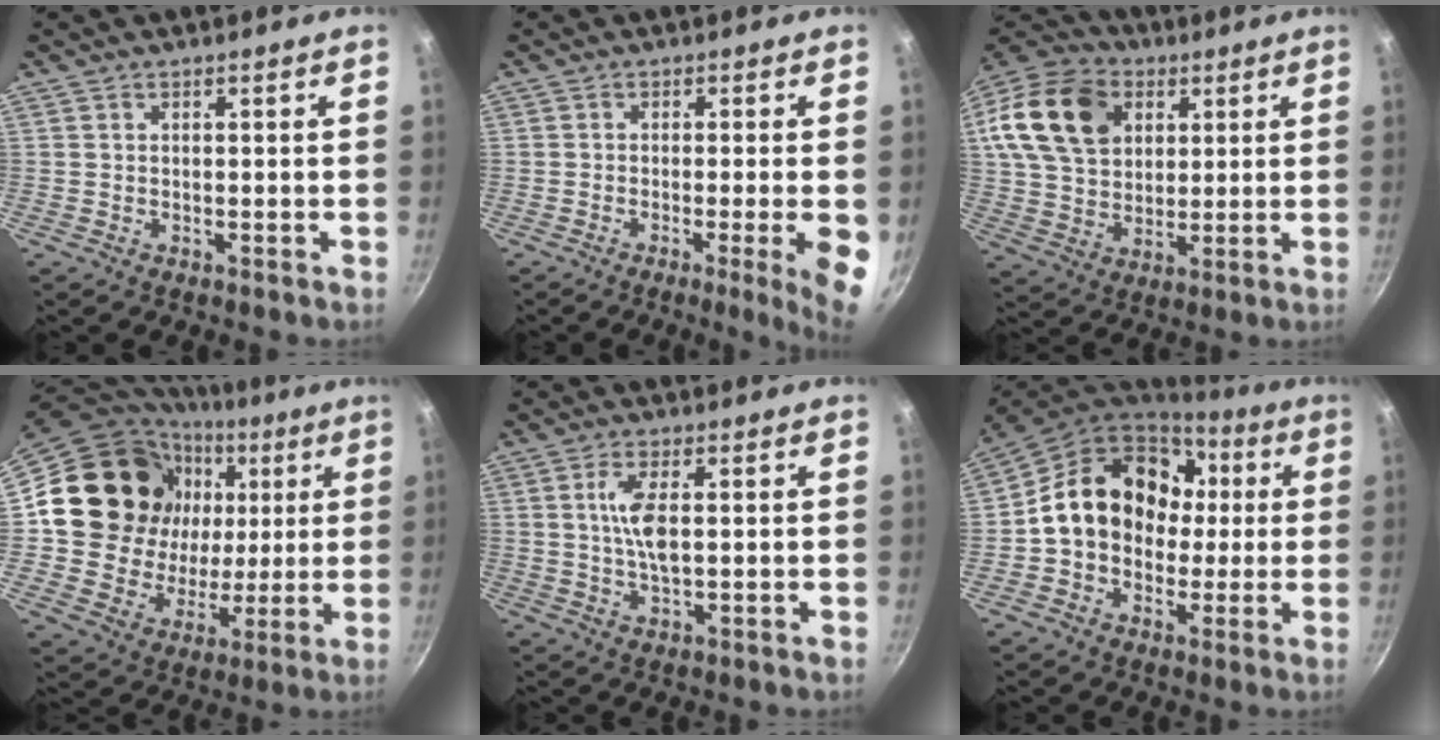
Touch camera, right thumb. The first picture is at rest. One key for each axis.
{"total": 7.0, "fx": -1.9, "fy": 0.3, "fz": 6.8, "tx": -0.086, "ty": 0.001, "tz": -0.027}
{"total": 22.1, "fx": 7.7, "fy": 16.2, "fz": 12.9, "tx": -0.245, "ty": 0.017, "tz": 0.136}
{"total": 24.4, "fx": 6.0, "fy": 20.5, "fz": 11.7, "tx": -0.190, "ty": 0.007, "tz": 0.114}
{"total": 6.2, "fx": 0.8, "fy": 2.2, "fz": 5.7, "tx": -0.118, "ty": 0.000, "tz": 0.015}
{"total": 18.9, "fx": 1.9, "fy": 15.3, "fz": 10.9, "tx": -0.152, "ty": 0.041, "tz": 0.027}